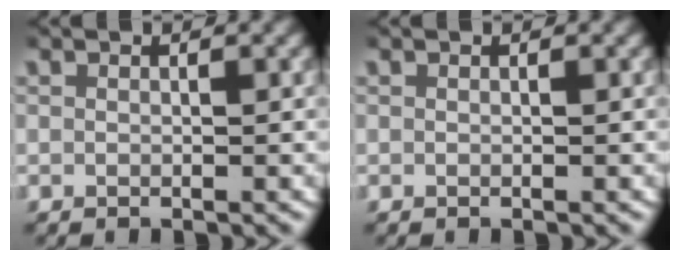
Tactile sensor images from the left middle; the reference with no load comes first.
{"total": 0.0}